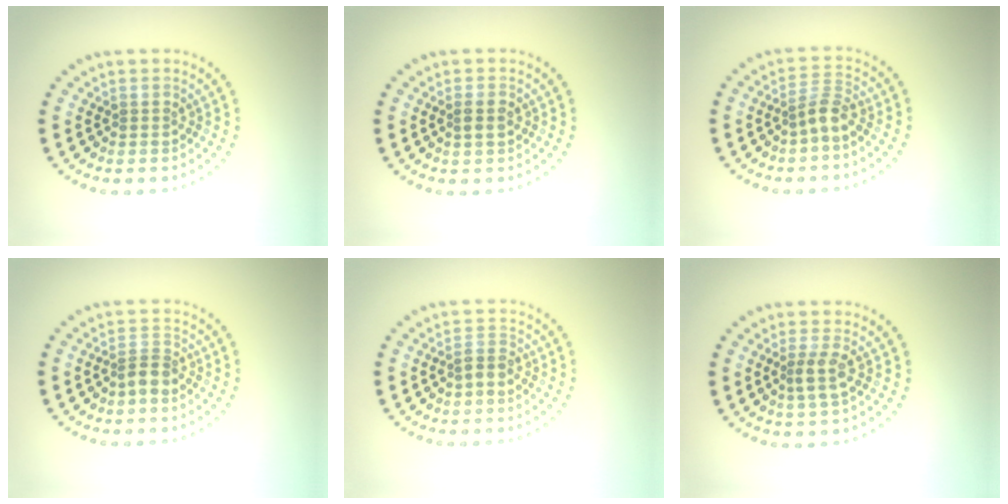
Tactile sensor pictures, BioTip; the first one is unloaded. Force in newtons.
{"total": 1.6, "press": 1.6, "slide": 0.3}
{"total": 2.2, "press": 1.6, "slide": 1.5}
{"total": 2.0, "press": 1.5, "slide": 1.3}
{"total": 1.6, "press": 1.3, "slide": 1.0}
{"total": 1.9, "press": 1.7, "slide": 1.0}